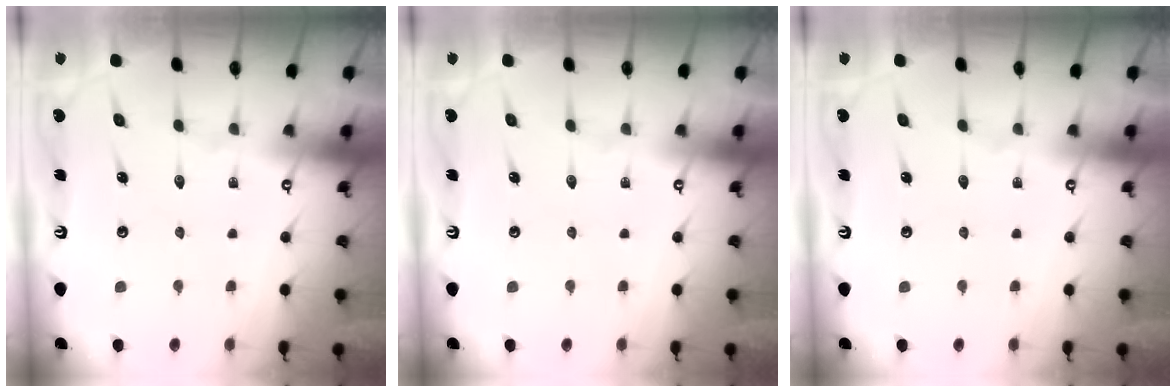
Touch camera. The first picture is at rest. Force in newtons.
{"total": 0.0}
{"total": 0.0}